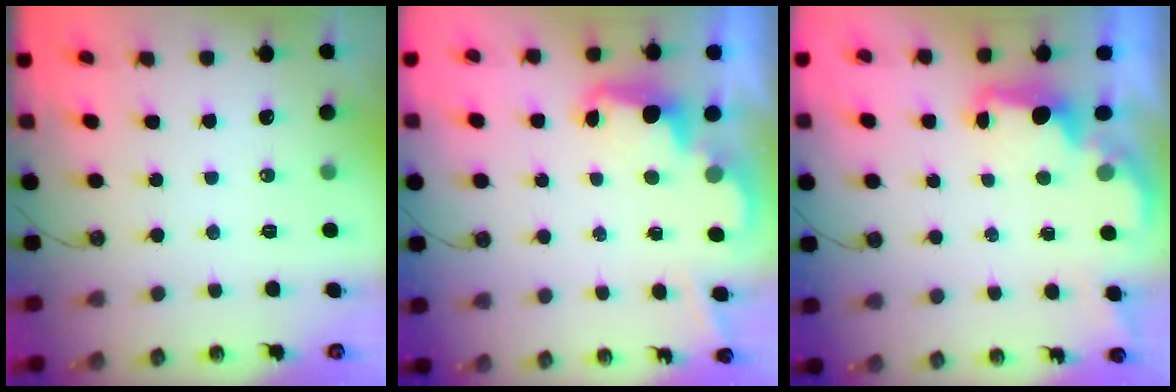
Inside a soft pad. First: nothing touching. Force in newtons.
{"total": 2.4, "press": 2.3, "slide": 0.5}
{"total": 1.9, "press": 1.8, "slide": 0.8}